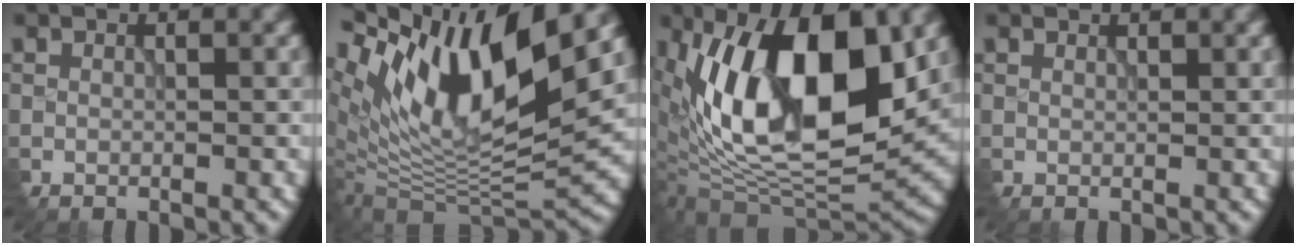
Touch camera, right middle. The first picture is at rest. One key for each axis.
{"total": 14.4, "fx": 5.2, "fy": 5.7, "fz": 12.1, "tx": -0.233, "ty": 0.006, "tz": 0.089}
{"total": 14.8, "fx": 3.2, "fy": 6.7, "fz": 12.9, "tx": -0.211, "ty": 0.002, "tz": 0.045}
{"total": 0.8, "fx": 0.7, "fy": 0.1, "fz": 0.2, "tx": -0.003, "ty": 0.000, "tz": 0.011}